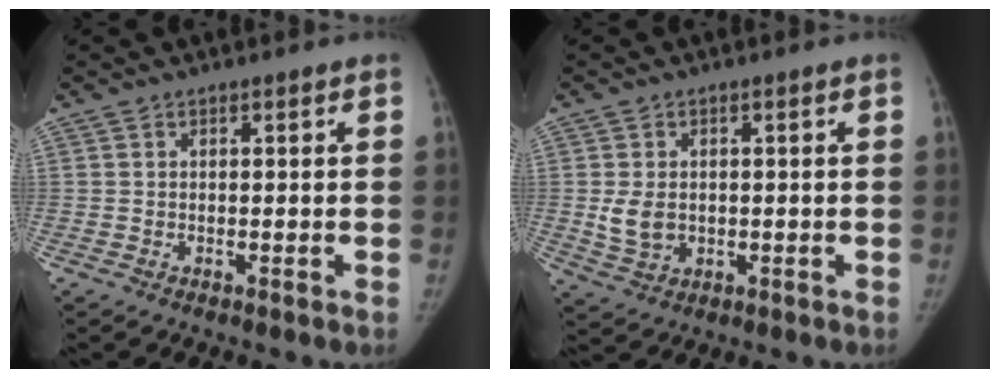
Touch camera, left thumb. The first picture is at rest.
{"total": 5.0, "force": [-0.1, 3.8, 3.3], "torque": [-0.052, -0.004, 0.008]}